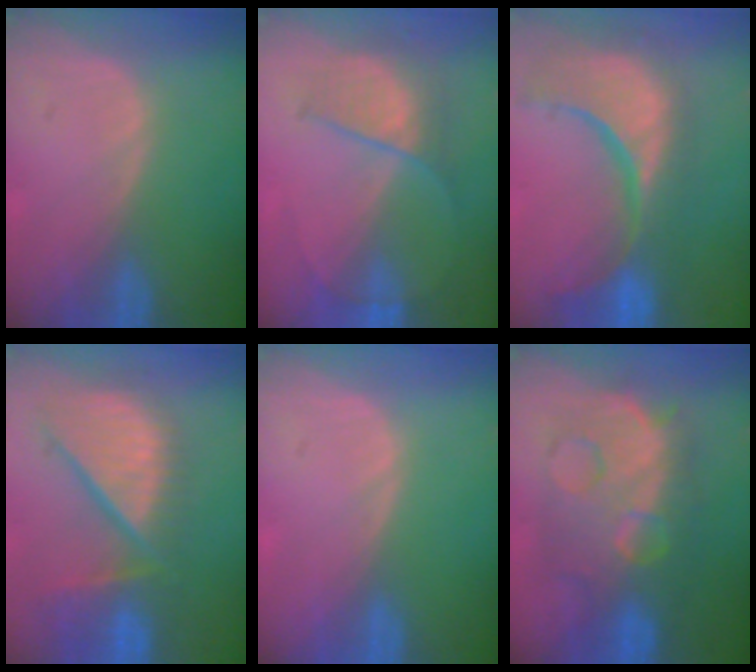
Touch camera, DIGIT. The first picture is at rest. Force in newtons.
{"total": 6.1, "press": 6.0, "slide": 1.1}
{"total": 15.3, "press": 12.1, "slide": 9.4}
{"total": 12.7, "press": 10.8, "slide": 6.7}
{"total": 0.0}
{"total": 11.9, "press": 11.9, "slide": 1.2}